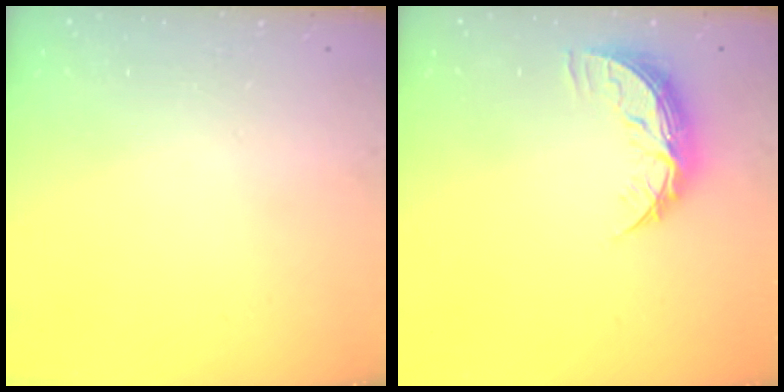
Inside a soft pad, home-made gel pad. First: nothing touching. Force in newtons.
{"total": 9.0, "press": 9.0, "slide": 0.5}